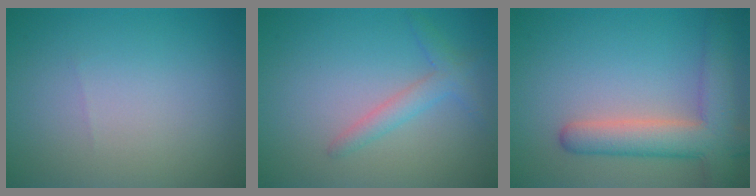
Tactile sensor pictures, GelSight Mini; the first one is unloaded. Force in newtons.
{"total": 2.2, "press": 2.2, "slide": 0.1}
{"total": 6.2, "press": 6.1, "slide": 0.4}